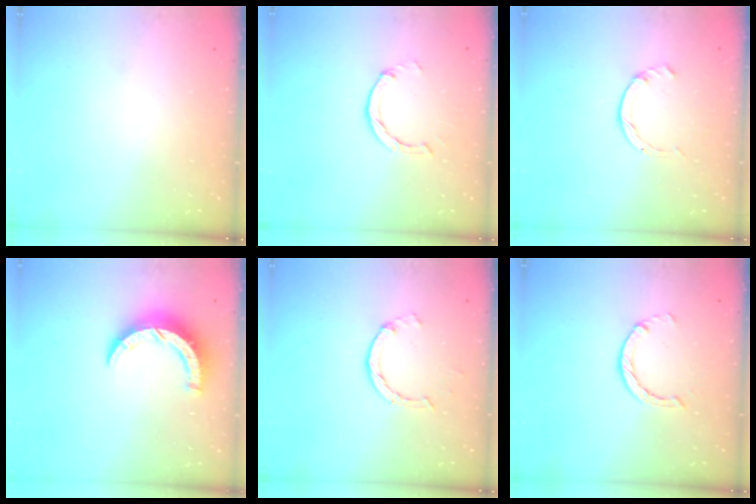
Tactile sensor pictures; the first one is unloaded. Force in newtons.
{"total": 2.9, "press": 2.9, "slide": 0.4}
{"total": 1.4, "press": 1.4, "slide": 0.2}
{"total": 8.0, "press": 7.9, "slide": 0.7}
{"total": 1.4, "press": 1.4, "slide": 0.2}
{"total": 1.4, "press": 1.4, "slide": 0.3}